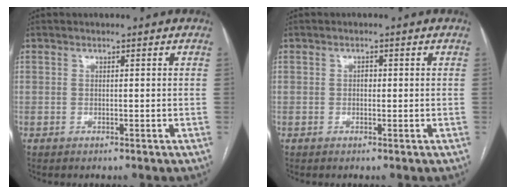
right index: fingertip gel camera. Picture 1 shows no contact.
{"total": 0.9, "force": [0.0, 0.6, 0.7], "torque": [-0.008, 0.003, -0.003]}